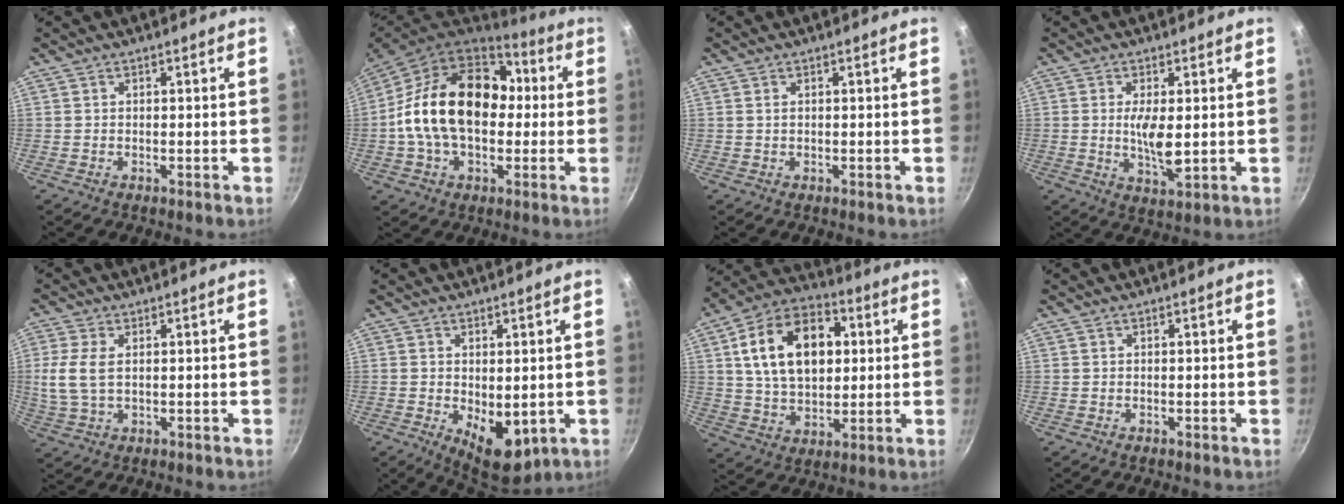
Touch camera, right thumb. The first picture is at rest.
{"total": 22.7, "force": [1.1, 15.5, 16.6], "torque": [-0.257, 0.041, 0.009]}
{"total": 0.8, "force": [0.3, 0.5, 0.5], "torque": [-0.009, 0.002, 0.005]}
{"total": 6.9, "force": [0.4, 2.3, 6.4], "torque": [-0.123, -0.014, 0.011]}
{"total": 6.9, "force": [1.0, 3.9, 5.6], "torque": [-0.126, 0.001, 0.020]}
{"total": 8.2, "force": [-0.2, 4.7, 6.8], "torque": [-0.073, -0.020, 0.010]}
{"total": 19.4, "force": [4.2, 12.7, 14.0], "torque": [-0.208, 0.010, 0.065]}
{"total": 0.0}